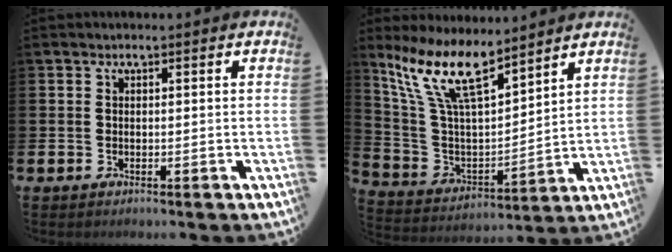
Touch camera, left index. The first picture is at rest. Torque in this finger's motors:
{"motor_torque": [1.00, -1.13, 1.05, 0.21]}